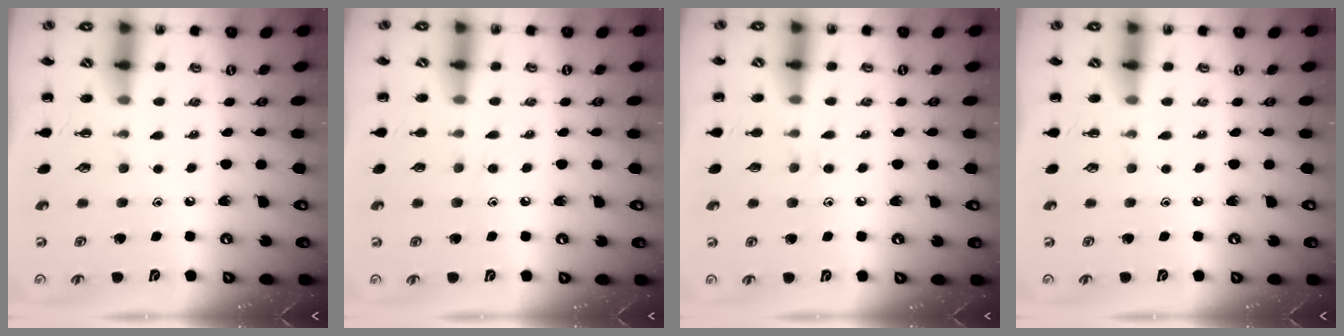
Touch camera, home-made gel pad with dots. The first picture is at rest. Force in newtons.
{"total": 3.7, "press": 3.4, "slide": 1.3}
{"total": 5.0, "press": 4.6, "slide": 1.8}
{"total": 0.0}